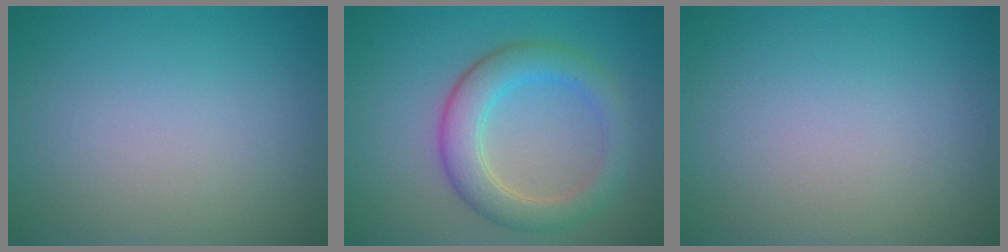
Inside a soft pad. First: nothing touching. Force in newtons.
{"total": 4.7, "press": 4.7, "slide": 0.1}
{"total": 0.0}